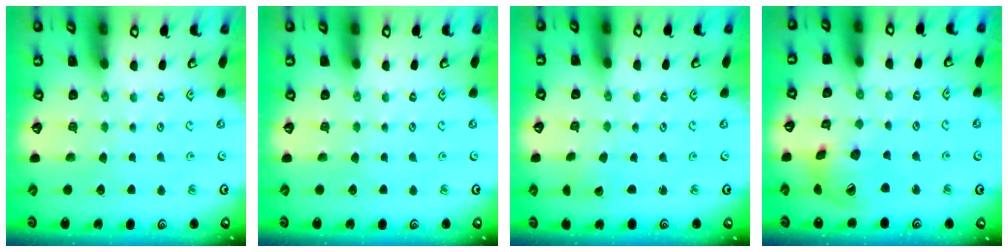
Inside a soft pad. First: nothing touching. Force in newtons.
{"total": 0.0}
{"total": 1.6, "press": 1.6, "slide": 0.0}
{"total": 17.2, "press": 17.0, "slide": 2.8}